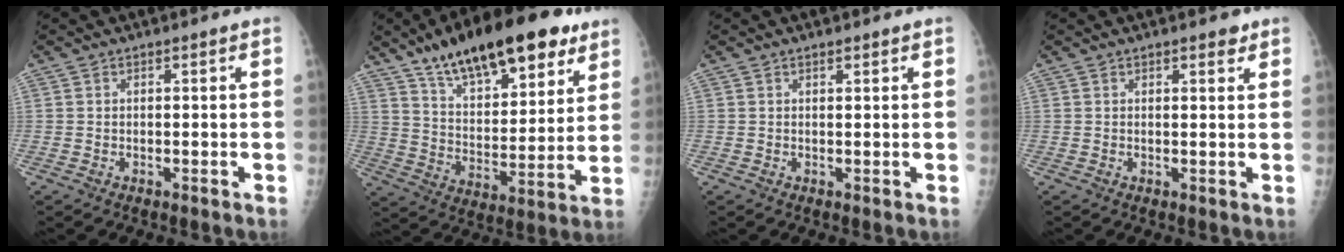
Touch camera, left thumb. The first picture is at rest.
{"total": 24.0, "force": [15.6, 9.6, 15.5], "torque": [-0.210, -0.040, 0.251]}
{"total": 1.0, "force": [0.8, 0.3, 0.6], "torque": [-0.010, -0.004, 0.013]}
{"total": 2.1, "force": [1.5, 0.8, 1.3], "torque": [-0.010, -0.007, 0.018]}